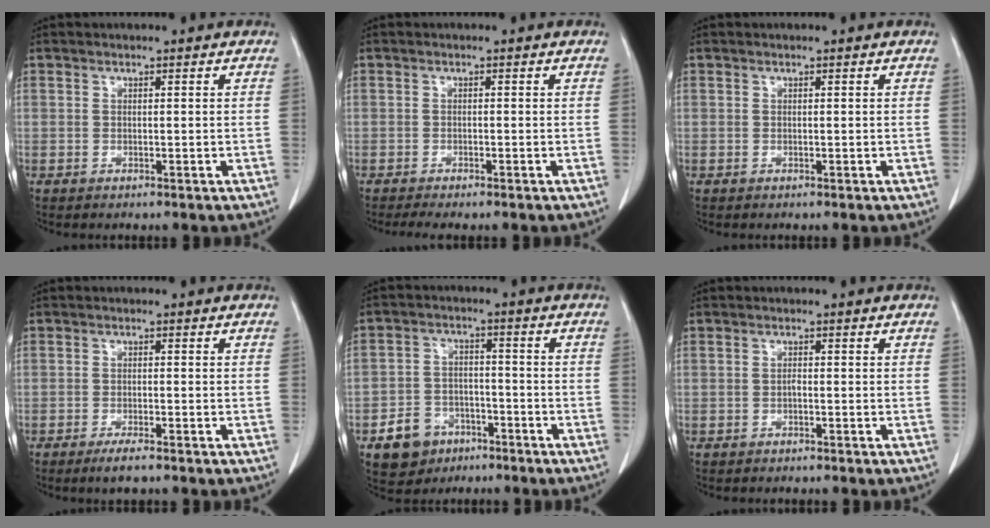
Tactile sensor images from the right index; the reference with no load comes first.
{"total": 2.1, "force": [-1.5, 0.4, 1.4], "torque": [-0.026, -0.005, -0.024]}
{"total": 0.0}
{"total": 2.7, "force": [-1.9, 0.3, 1.9], "torque": [-0.034, -0.004, -0.032]}
{"total": 7.2, "force": [-4.0, 5.7, 2.0], "torque": [-0.042, 0.016, -0.057]}
{"total": 0.5, "force": [-0.3, 0.1, 0.4], "torque": [-0.010, 0.001, -0.006]}